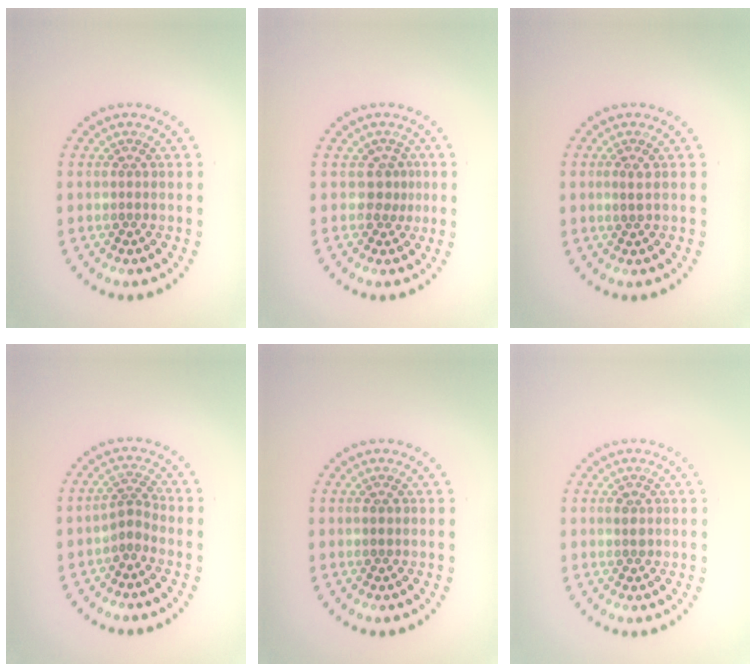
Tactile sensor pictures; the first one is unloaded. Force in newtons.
{"total": 1.8, "press": 1.3, "slide": 1.2}
{"total": 1.0, "press": 0.9, "slide": 0.3}
{"total": 1.9, "press": 1.2, "slide": 1.5}
{"total": 0.8, "press": 0.8, "slide": 0.1}
{"total": 1.0, "press": 1.0, "slide": 0.1}